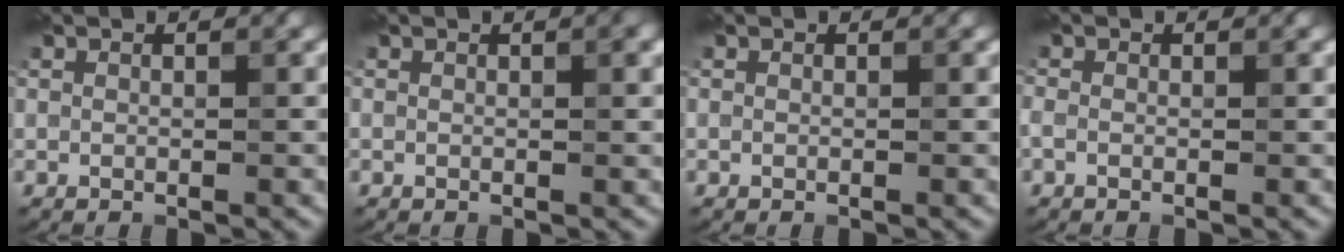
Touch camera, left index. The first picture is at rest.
{"total": 1.1, "force": [0.3, 0.2, 1.1], "torque": [-0.014, 0.000, 0.002]}
{"total": 0.0}
{"total": 0.8, "force": [-0.3, 0.5, 0.6], "torque": [-0.018, -0.006, -0.010]}